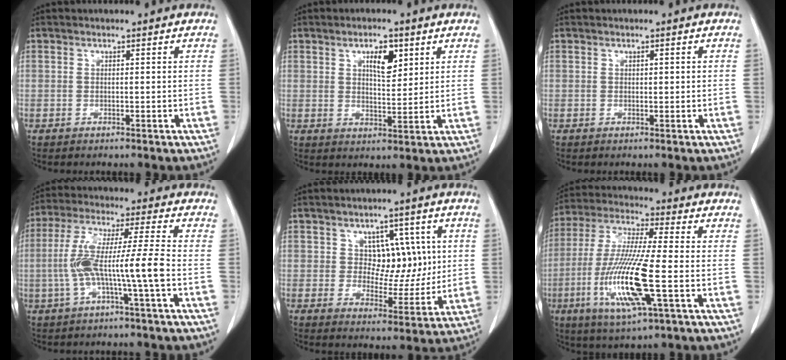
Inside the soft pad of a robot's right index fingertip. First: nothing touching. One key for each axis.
{"total": 5.1, "fx": 2.5, "fy": 2.0, "fz": 4.1, "tx": -0.069, "ty": 0.000, "tz": 0.043}
{"total": 0.6, "fx": 0.1, "fy": 0.2, "fz": 0.6, "tx": -0.008, "ty": 0.001, "tz": 0.004}
{"total": 10.2, "fx": -2.3, "fy": -0.5, "fz": 9.9, "tx": -0.204, "ty": 0.020, "tz": -0.043}
{"total": 7.4, "fx": 1.7, "fy": 5.1, "fz": 5.1, "tx": -0.058, "ty": 0.014, "tz": 0.034}
{"total": 15.4, "fx": -4.0, "fy": 1.1, "fz": 14.8, "tx": -0.308, "ty": -0.018, "tz": -0.075}